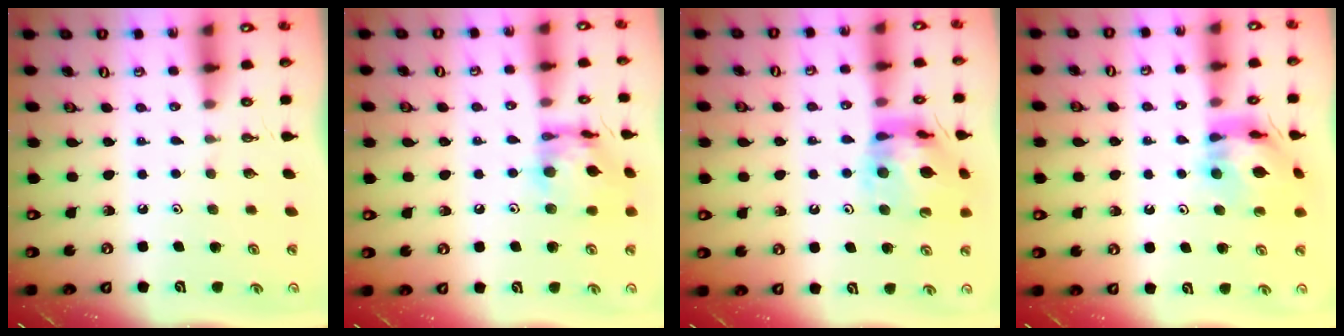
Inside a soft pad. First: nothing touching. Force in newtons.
{"total": 14.1, "press": 14.0, "slide": 1.2}
{"total": 14.4, "press": 14.3, "slide": 1.8}
{"total": 12.0, "press": 11.9, "slide": 1.5}